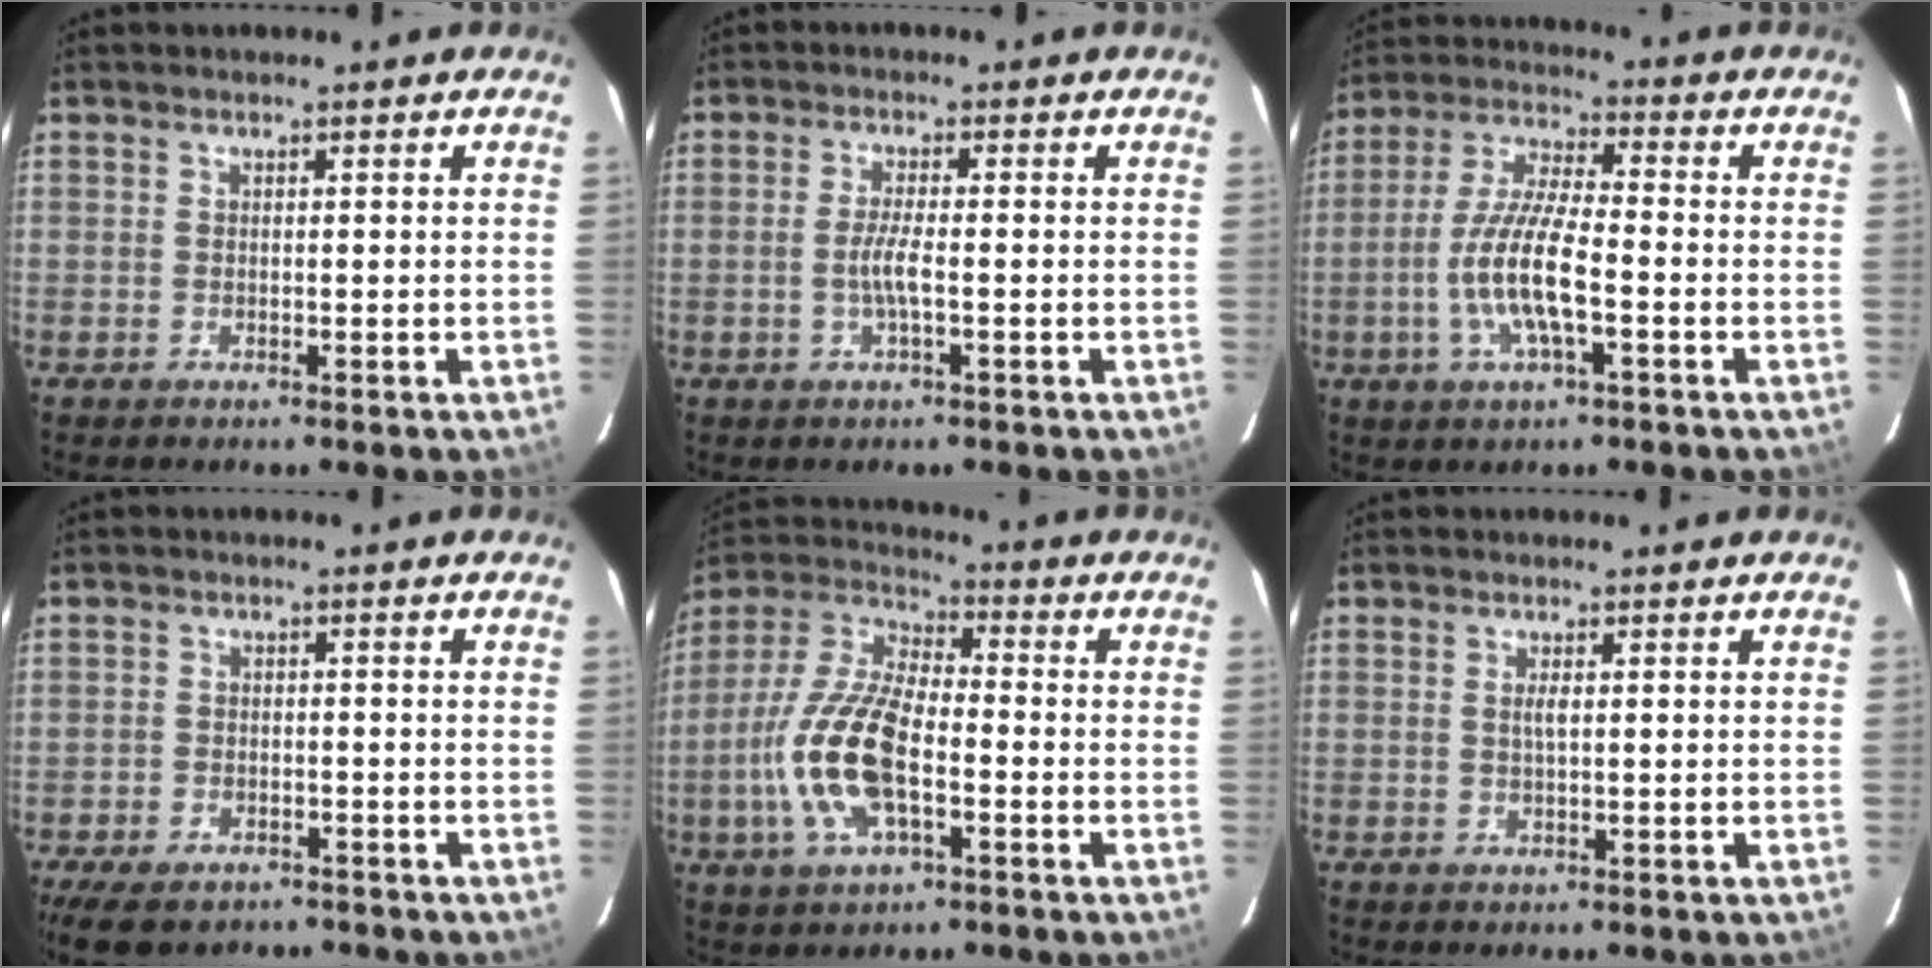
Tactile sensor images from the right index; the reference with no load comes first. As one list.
[{"total": 3.5, "force": [-1.0, 0.0, 3.3], "torque": [-0.064, -0.002, -0.021]}, {"total": 11.6, "force": [-3.3, 2.7, 10.7], "torque": [-0.224, -0.004, -0.062]}, {"total": 10.1, "force": [-7.5, 5.1, 4.5], "torque": [-0.113, -0.016, -0.118]}, {"total": 15.3, "force": [-4.1, 6.3, 13.3], "torque": [-0.284, 0.000, -0.083]}, {"total": 1.3, "force": [0.2, 0.2, 1.3], "torque": [-0.024, 0.001, 0.002]}]